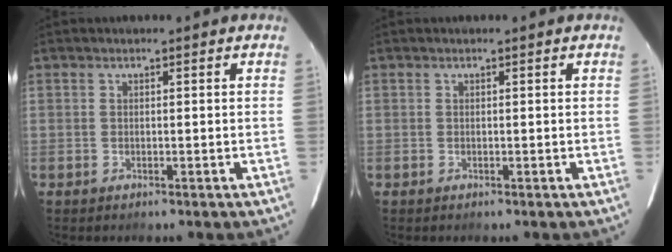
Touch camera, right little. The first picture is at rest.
{"total": 0.0}